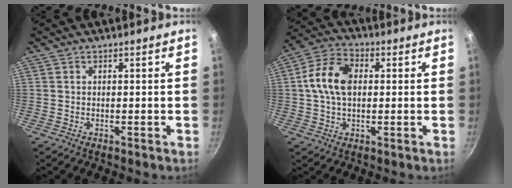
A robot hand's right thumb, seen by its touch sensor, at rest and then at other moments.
{"total": 10.8, "force": [1.2, 7.1, 8.1], "torque": [-0.139, 0.018, 0.009]}